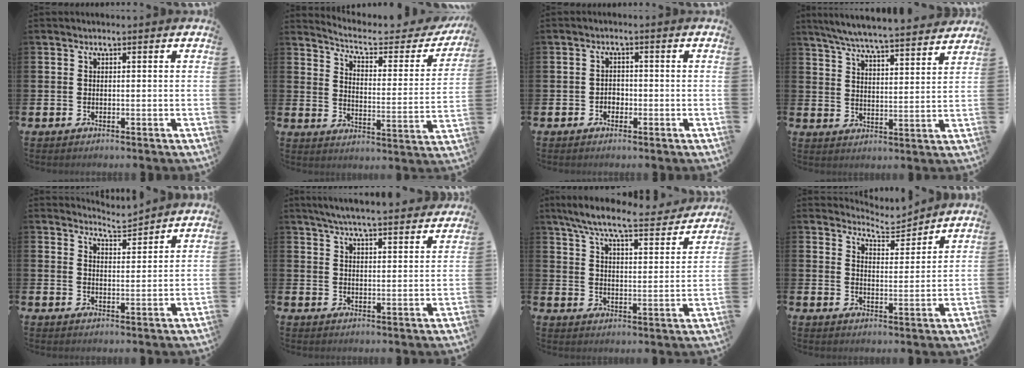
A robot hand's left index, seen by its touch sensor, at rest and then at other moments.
{"total": 6.1, "force": [5.4, 1.6, 2.3], "torque": [-0.066, -0.040, 0.084]}
{"total": 1.6, "force": [-0.8, 1.3, 0.5], "torque": [-0.007, 0.000, -0.019]}
{"total": 6.6, "force": [6.4, 0.1, 1.8], "torque": [-0.047, -0.049, 0.109]}
{"total": 4.6, "force": [4.6, 0.1, -0.1], "torque": [-0.006, -0.029, 0.082]}
{"total": 5.9, "force": [5.7, 0.0, 1.4], "torque": [-0.036, -0.032, 0.101]}
{"total": 8.3, "force": [7.5, 0.8, 3.5], "torque": [-0.091, -0.046, 0.128]}
{"total": 5.5, "force": [5.5, 0.5, 0.2], "torque": [-0.014, -0.032, 0.099]}